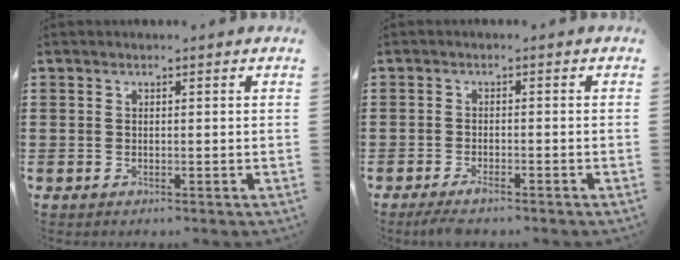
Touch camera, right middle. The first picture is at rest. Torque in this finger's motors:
{"motor_torque": [1.94, 0.19, 0.28, 0.07]}